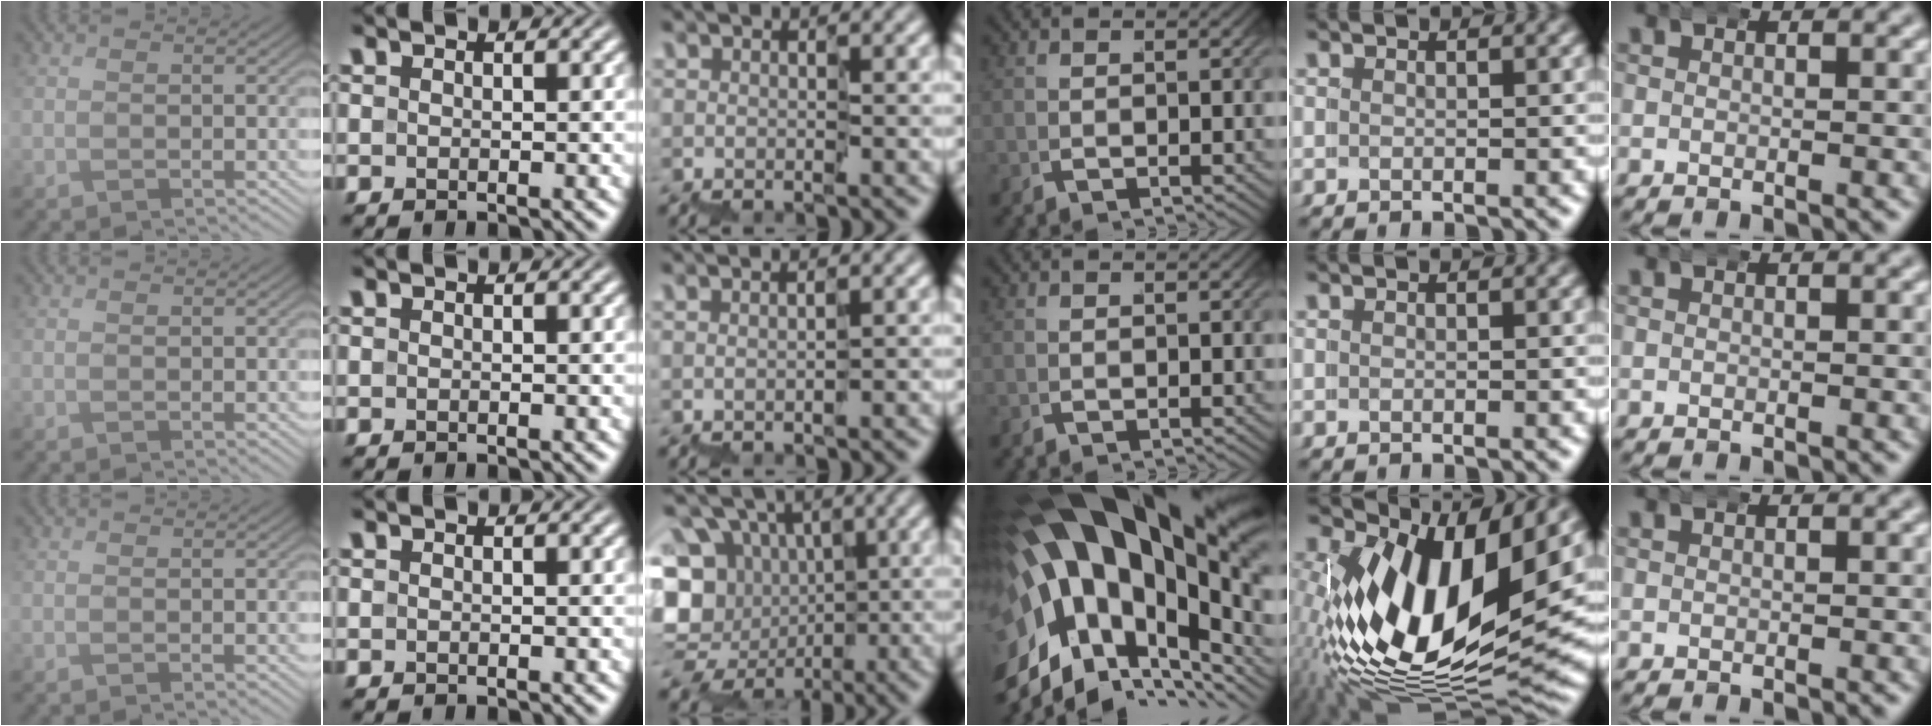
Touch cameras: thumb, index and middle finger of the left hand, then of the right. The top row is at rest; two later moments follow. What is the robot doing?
{"motion": "wrap", "object": "belt"}